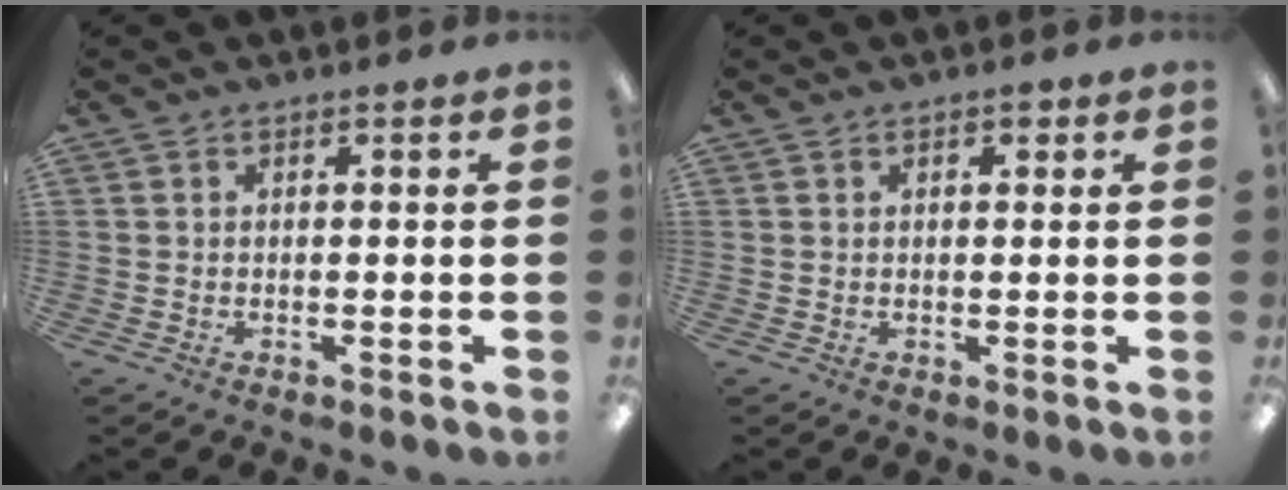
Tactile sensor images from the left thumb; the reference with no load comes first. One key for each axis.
{"total": 1.7, "fx": 0.9, "fy": 1.0, "fz": 1.0, "tx": -0.013, "ty": 0.002, "tz": 0.013}